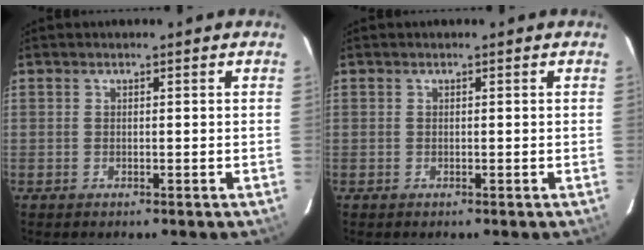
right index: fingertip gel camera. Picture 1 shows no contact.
{"total": 0.0}